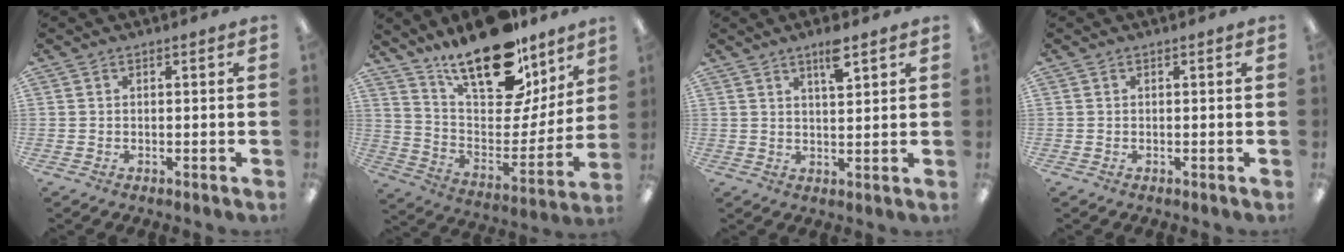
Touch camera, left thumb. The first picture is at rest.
{"total": 24.6, "force": [17.7, 10.6, 13.5], "torque": [-0.195, -0.119, 0.306]}
{"total": 5.3, "force": [3.6, 1.2, 3.7], "torque": [-0.059, -0.012, 0.057]}
{"total": 0.0}